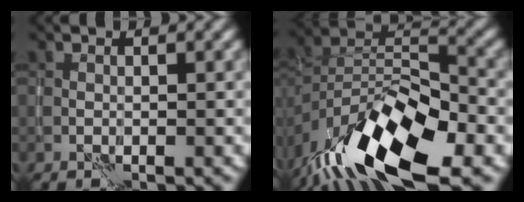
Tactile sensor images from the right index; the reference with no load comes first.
{"total": 14.2, "force": [-8.2, 5.1, 10.4], "torque": [-0.195, 0.007, -0.152]}